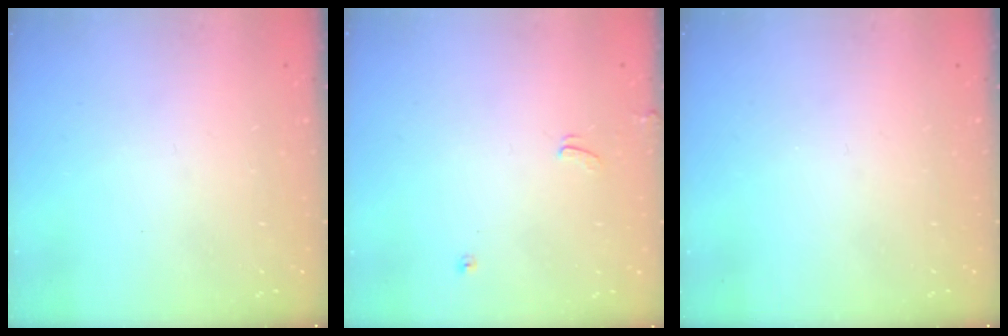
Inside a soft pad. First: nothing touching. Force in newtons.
{"total": 0.0}
{"total": 0.0}